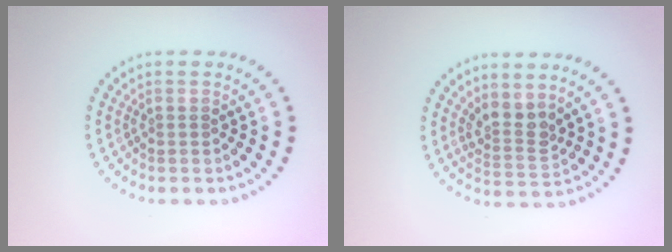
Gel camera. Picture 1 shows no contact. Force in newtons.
{"total": 2.6, "press": 2.0, "slide": 1.7}